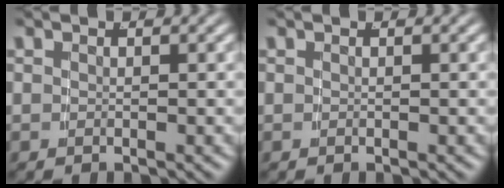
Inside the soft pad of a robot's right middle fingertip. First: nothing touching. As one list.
[{"total": 0.0}]